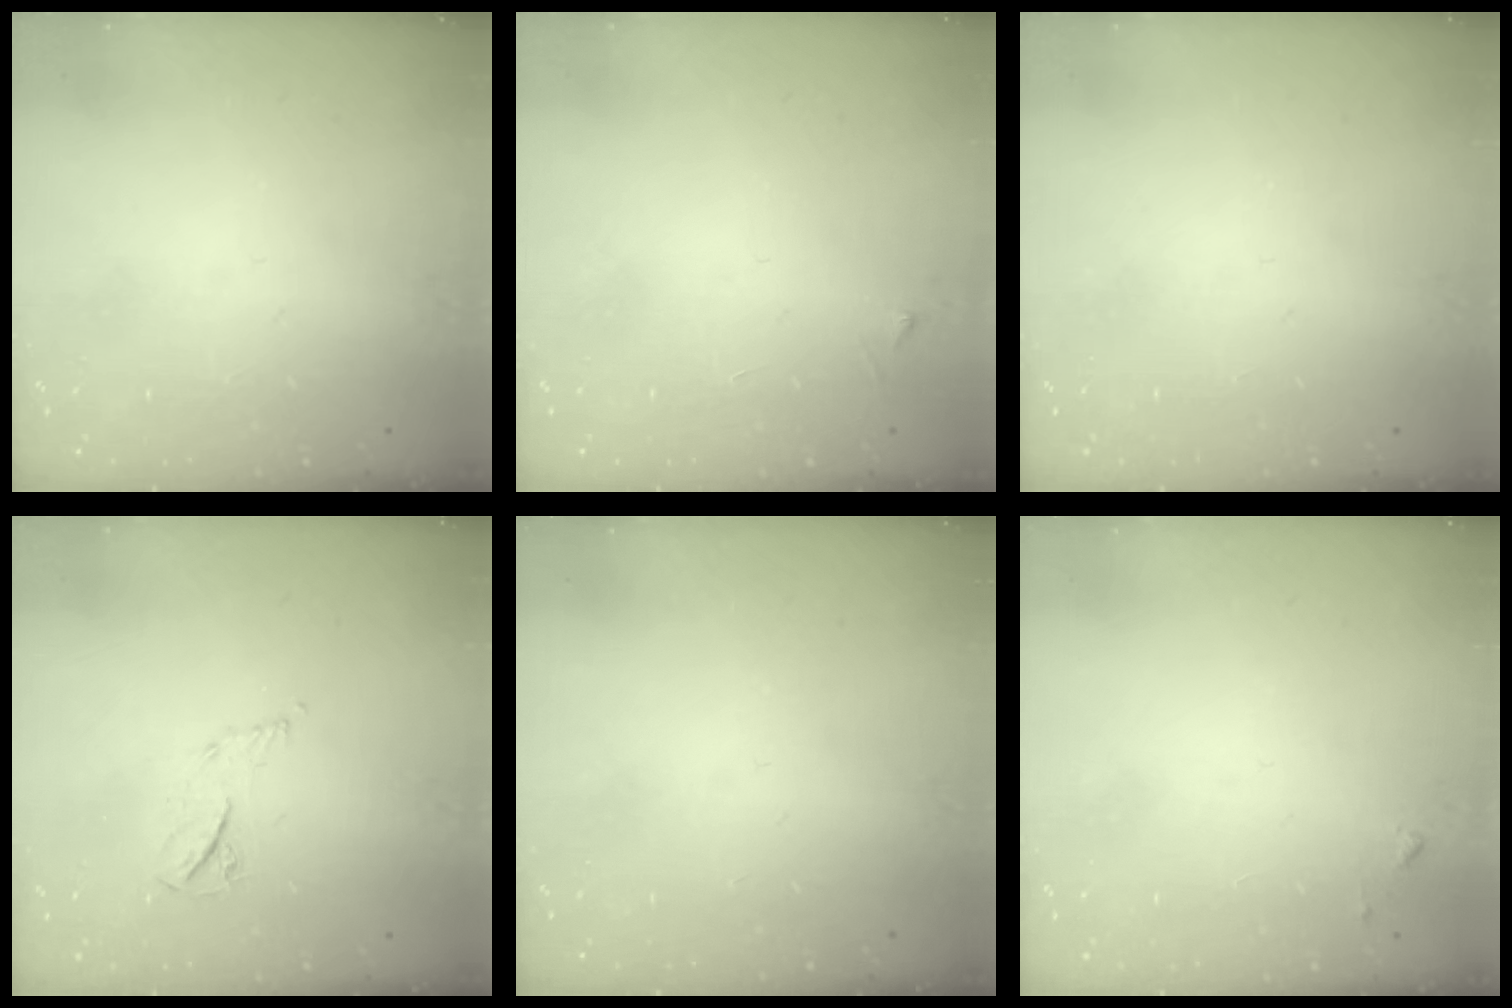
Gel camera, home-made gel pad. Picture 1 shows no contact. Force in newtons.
{"total": 2.5, "press": 2.5, "slide": 0.3}
{"total": 0.0}
{"total": 4.4, "press": 4.3, "slide": 0.6}
{"total": 0.0}
{"total": 5.1, "press": 5.1, "slide": 0.4}